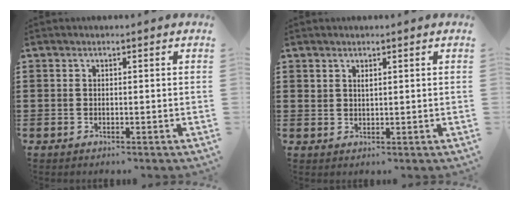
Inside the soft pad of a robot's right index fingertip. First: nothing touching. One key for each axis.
{"total": 1.0, "fx": 0.8, "fy": 0.4, "fz": 0.4, "tx": -0.010, "ty": 0.002, "tz": 0.015}